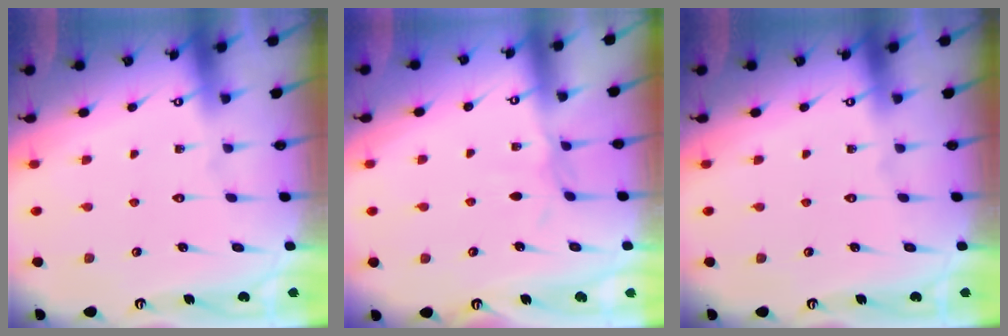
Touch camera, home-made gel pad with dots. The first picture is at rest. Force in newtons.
{"total": 2.0, "press": 2.0, "slide": 0.5}
{"total": 0.0}